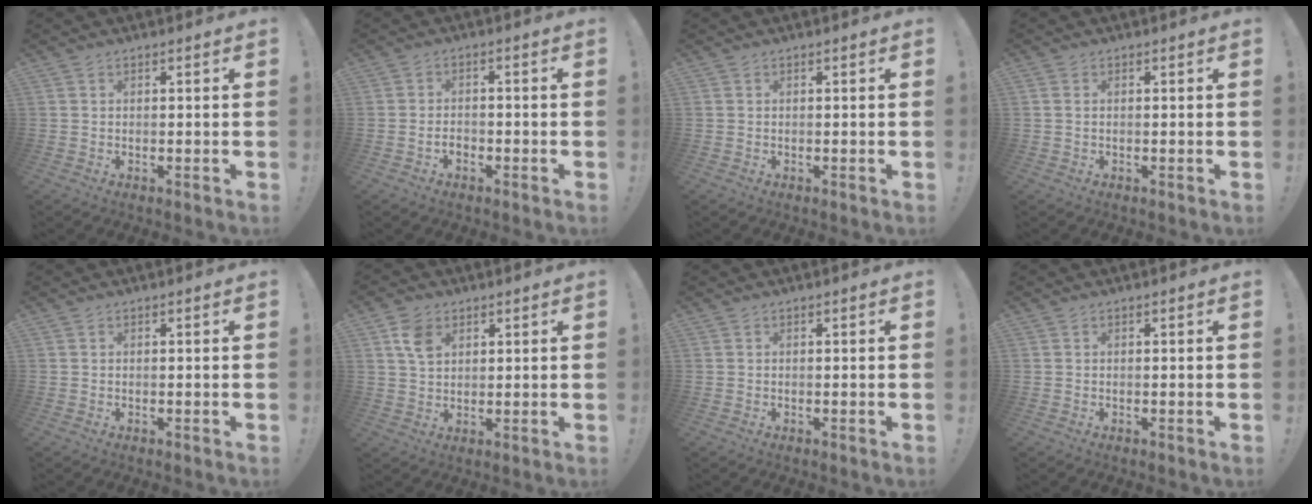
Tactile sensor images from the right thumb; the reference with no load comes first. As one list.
[{"total": 2.3, "force": [-1.4, 1.2, 1.4], "torque": [-0.020, 0.006, -0.025]}, {"total": 0.0}, {"total": 0.8, "force": [0.4, 0.4, 0.6], "torque": [-0.012, 0.002, 0.007]}, {"total": 0.0}, {"total": 6.5, "force": [3.1, 4.6, 3.5], "torque": [-0.055, -0.005, 0.059]}, {"total": 0.0}, {"total": 0.0}]